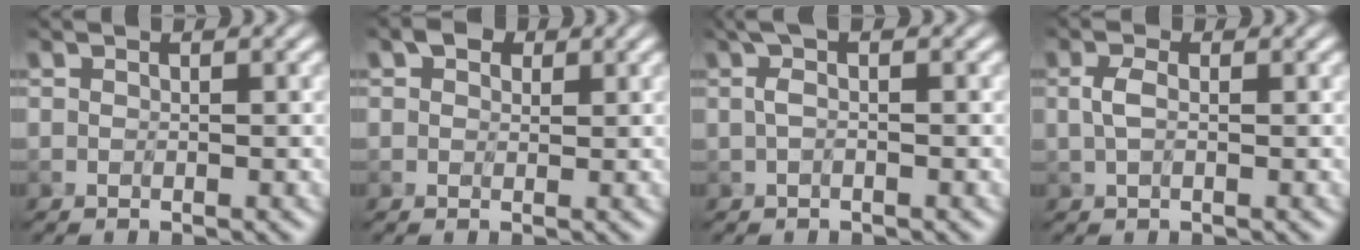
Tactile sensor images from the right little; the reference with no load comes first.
{"total": 1.9, "force": [1.1, 1.2, 1.0], "torque": [-0.016, 0.002, 0.016]}
{"total": 2.5, "force": [0.9, 0.9, 2.1], "torque": [-0.041, 0.009, 0.001]}
{"total": 1.8, "force": [0.1, 1.0, 1.5], "torque": [-0.038, 0.003, 0.000]}